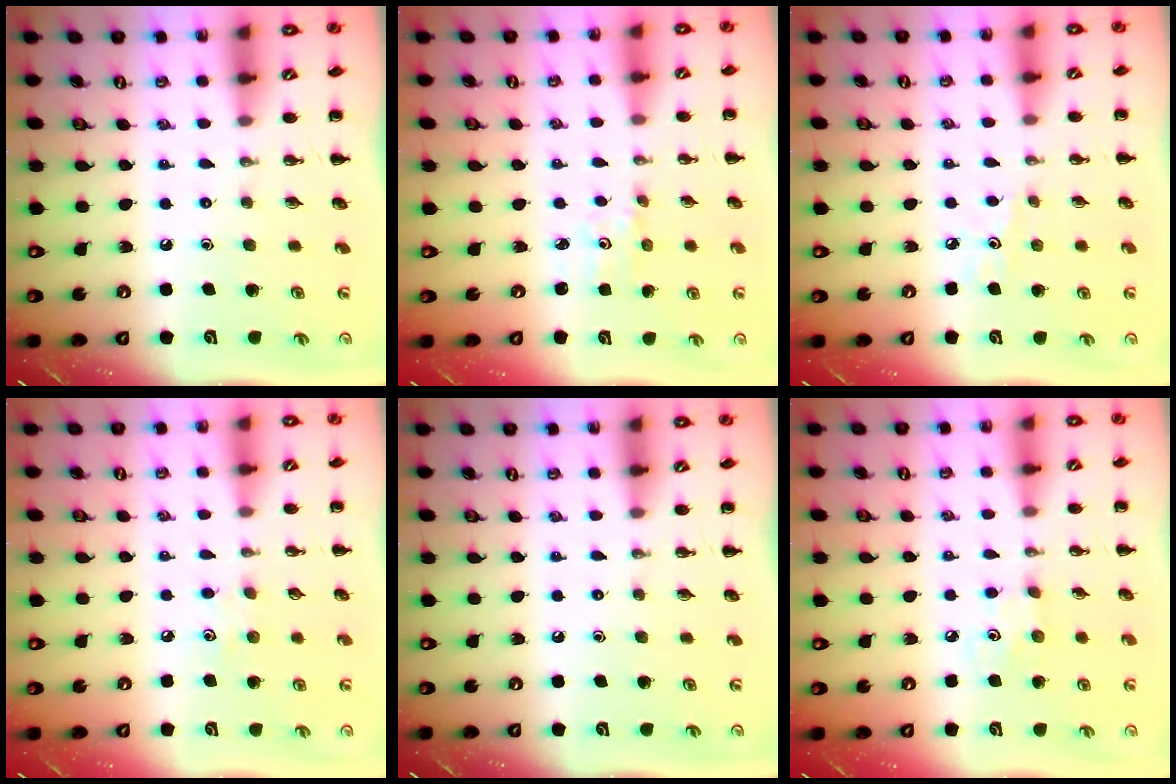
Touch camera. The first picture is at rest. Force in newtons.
{"total": 1.1, "press": 1.0, "slide": 0.3}
{"total": 4.4, "press": 4.2, "slide": 1.4}
{"total": 5.1, "press": 4.9, "slide": 1.4}
{"total": 0.0}
{"total": 3.7, "press": 3.6, "slide": 0.8}